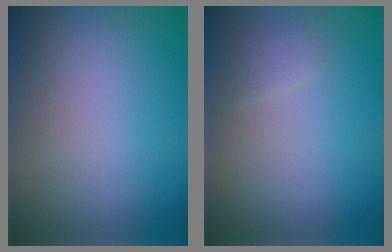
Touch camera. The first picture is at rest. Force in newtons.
{"total": 0.9, "press": 0.9, "slide": 0.0}